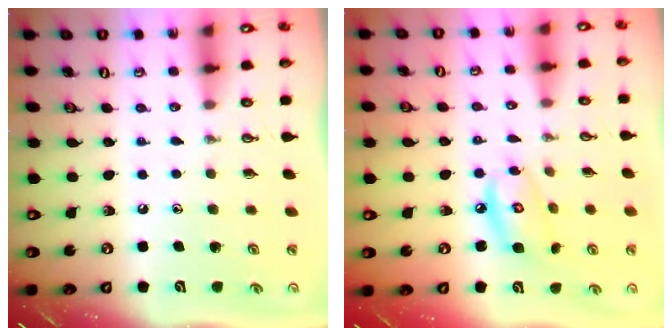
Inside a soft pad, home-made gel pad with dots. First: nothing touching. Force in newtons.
{"total": 8.7, "press": 8.7, "slide": 0.6}